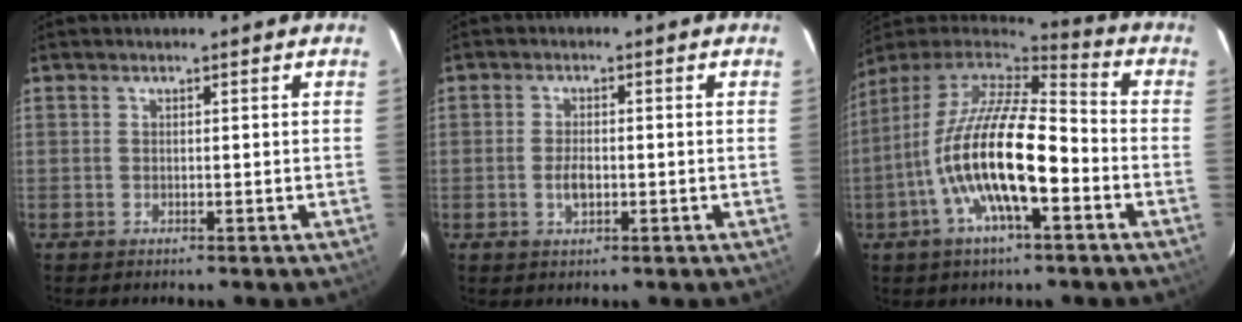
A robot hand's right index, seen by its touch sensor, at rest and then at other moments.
{"total": 3.3, "force": [-0.8, 1.8, 2.6], "torque": [-0.051, 0.000, -0.013]}
{"total": 18.9, "force": [-5.8, 5.7, 17.1], "torque": [-0.318, -0.018, -0.113]}